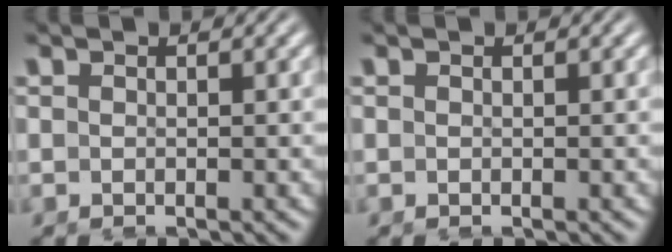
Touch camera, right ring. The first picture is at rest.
{"total": 0.0}